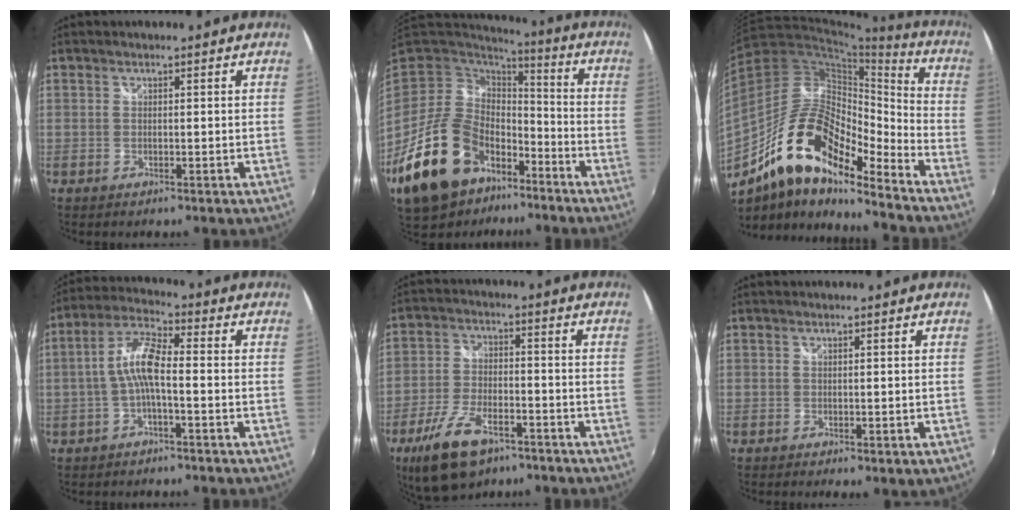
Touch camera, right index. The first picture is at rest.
{"total": 22.3, "force": [-12.5, 13.7, 12.4], "torque": [-0.265, -0.003, -0.196]}
{"total": 20.2, "force": [-13.5, 7.1, 13.2], "torque": [-0.236, -0.010, -0.259]}
{"total": 6.9, "force": [-1.5, 1.6, 6.6], "torque": [-0.146, 0.017, -0.031]}
{"total": 12.8, "force": [-8.2, 5.9, 7.9], "torque": [-0.178, -0.019, -0.147]}
{"total": 2.2, "force": [-0.9, 0.7, 1.9], "torque": [-0.028, -0.009, -0.009]}